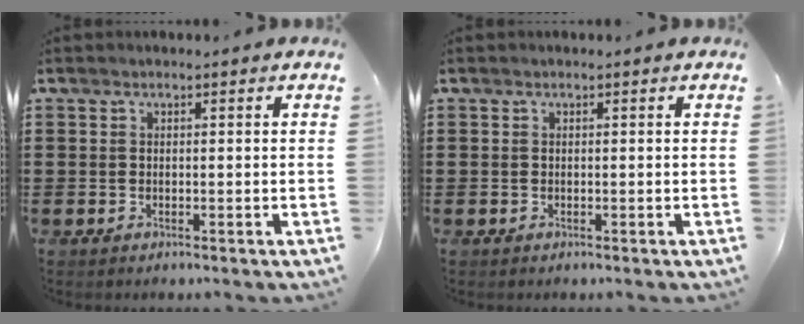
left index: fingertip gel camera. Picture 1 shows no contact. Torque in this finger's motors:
{"motor_torque": [0.02, 0.02, 0.01, 0.01]}